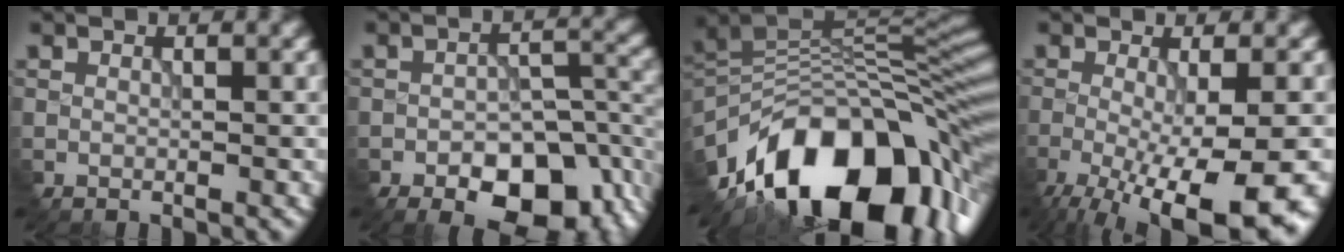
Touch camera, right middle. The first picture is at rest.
{"total": 9.6, "force": [-5.2, 4.9, 6.4], "torque": [-0.085, -0.013, -0.074]}
{"total": 16.0, "force": [-7.5, 8.4, 11.3], "torque": [-0.179, 0.011, -0.130]}
{"total": 11.7, "force": [-5.3, 3.2, 10.0], "torque": [-0.170, -0.024, -0.082]}